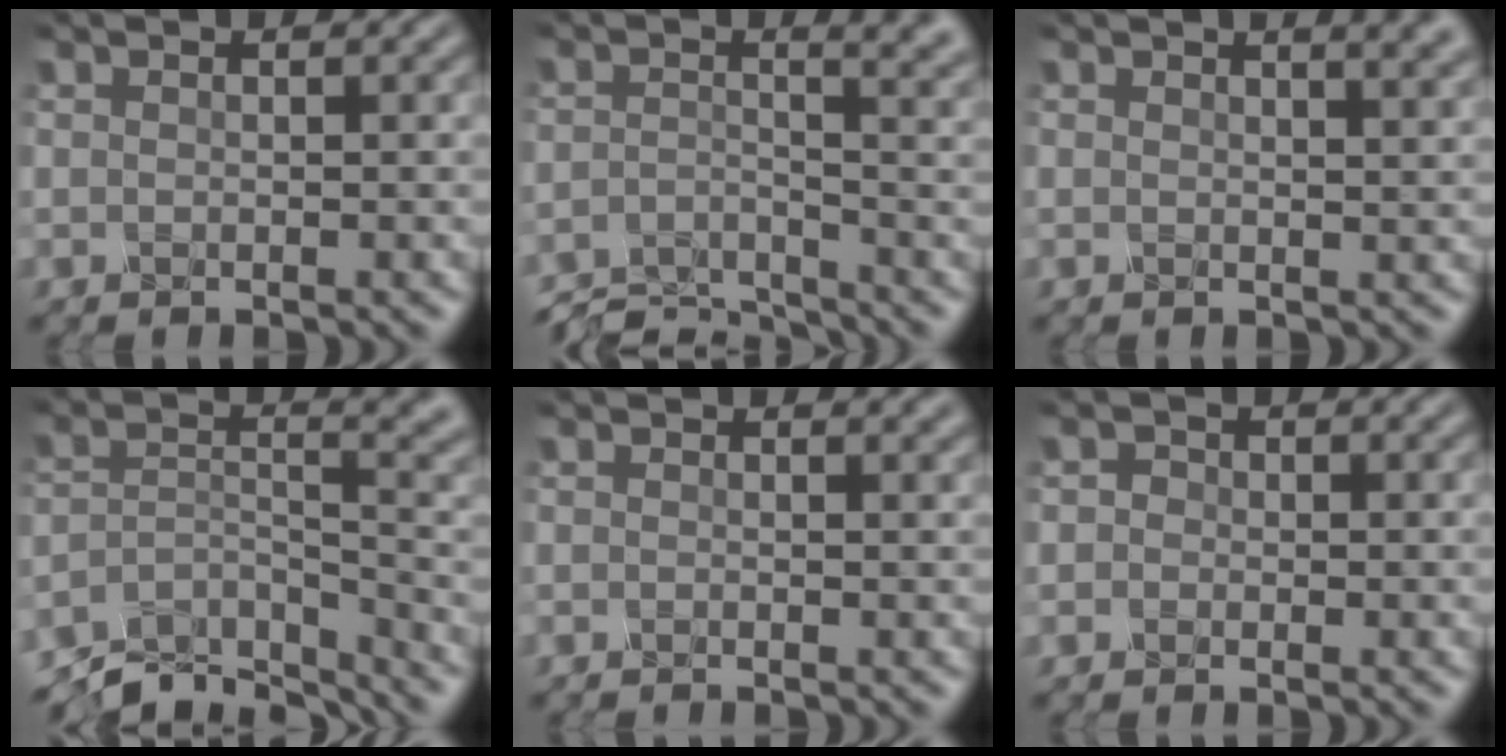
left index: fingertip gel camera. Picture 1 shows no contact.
{"total": 6.2, "force": [-5.2, 1.5, 3.0], "torque": [-0.038, -0.010, -0.098]}
{"total": 6.9, "force": [4.0, 3.4, 4.6], "torque": [0.000, 0.049, 0.010]}
{"total": 7.1, "force": [-6.6, 1.3, 2.1], "torque": [-0.027, -0.009, -0.120]}
{"total": 1.0, "force": [-0.2, 0.5, 0.9], "torque": [0.000, -0.007, -0.006]}
{"total": 0.9, "force": [-0.5, 0.6, -0.4], "torque": [0.012, -0.007, -0.014]}